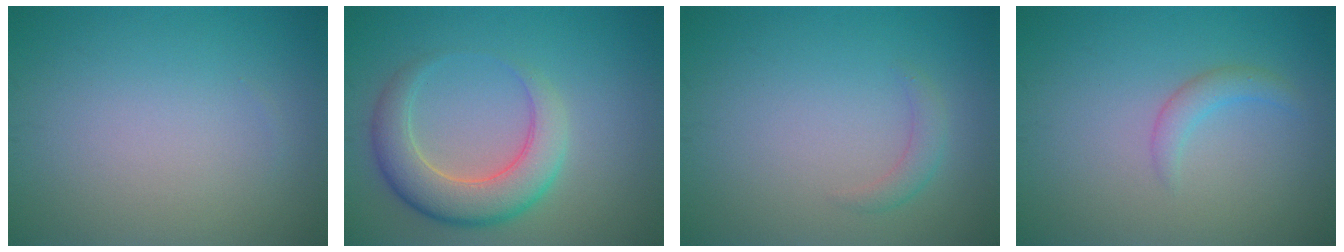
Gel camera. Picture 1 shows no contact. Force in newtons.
{"total": 5.7, "press": 5.7, "slide": 0.3}
{"total": 1.4, "press": 1.4, "slide": 0.0}
{"total": 1.6, "press": 1.6, "slide": 0.0}